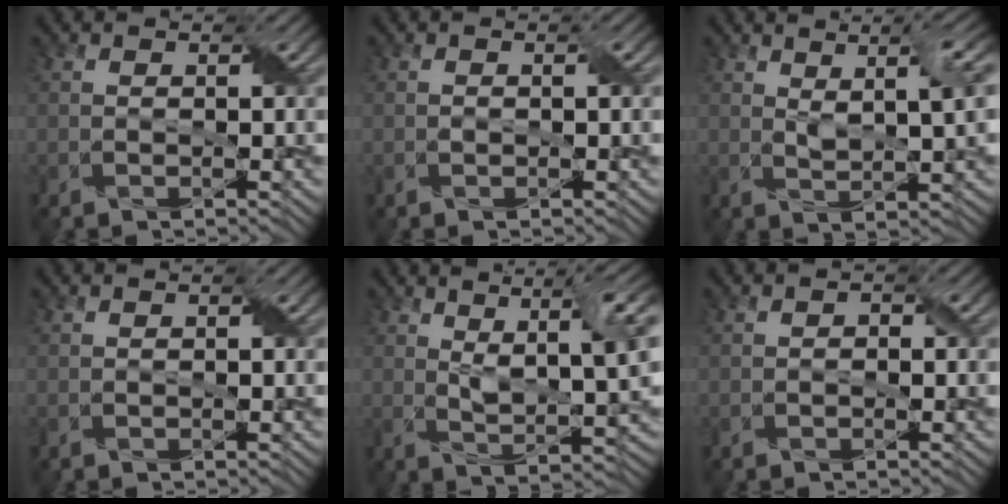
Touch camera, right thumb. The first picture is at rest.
{"total": 0.6, "force": [-0.2, 0.3, 0.6], "torque": [-0.011, 0.000, -0.002]}
{"total": 5.5, "force": [2.1, 1.3, 4.9], "torque": [-0.081, 0.005, 0.039]}
{"total": 0.0}
{"total": 8.3, "force": [2.7, 2.6, 7.4], "torque": [-0.135, 0.005, 0.050]}
{"total": 1.0, "force": [-0.4, 0.7, 0.5], "torque": [-0.008, 0.000, -0.007]}